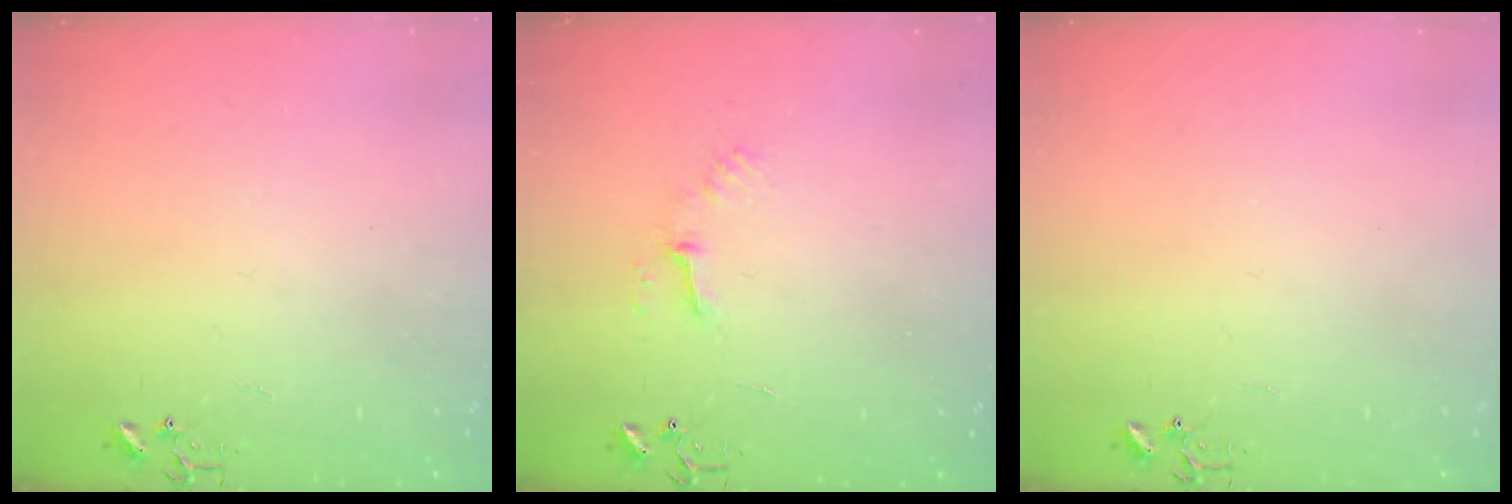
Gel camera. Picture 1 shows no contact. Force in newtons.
{"total": 5.8, "press": 5.8, "slide": 0.6}
{"total": 0.0}